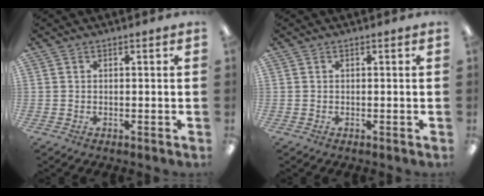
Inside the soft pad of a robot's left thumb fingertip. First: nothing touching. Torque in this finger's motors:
{"motor_torque": [-0.02, 0.00, -0.01, 0.01, 0.00]}